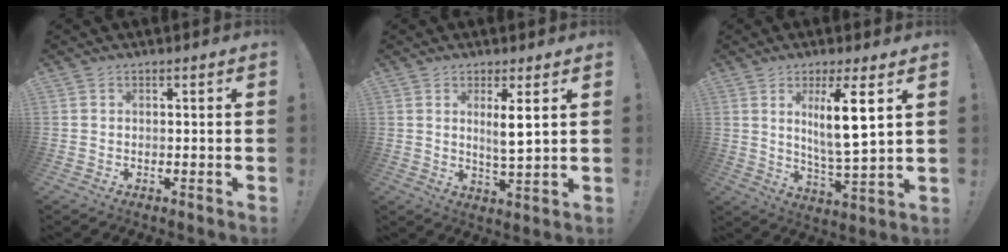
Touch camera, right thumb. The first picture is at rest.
{"total": 5.6, "force": [2.3, 0.6, 5.1], "torque": [-0.083, -0.015, 0.034]}
{"total": 11.5, "force": [4.0, 1.4, 10.7], "torque": [-0.177, -0.024, 0.058]}